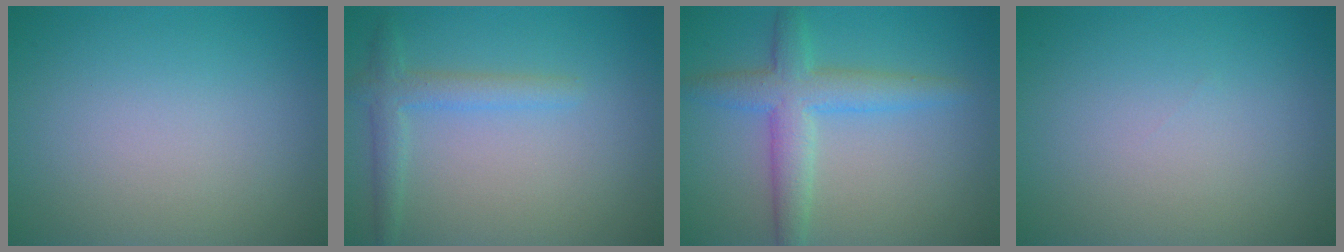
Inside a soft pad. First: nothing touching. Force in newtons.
{"total": 2.4, "press": 2.4, "slide": 0.0}
{"total": 4.5, "press": 4.5, "slide": 0.1}
{"total": 0.0}